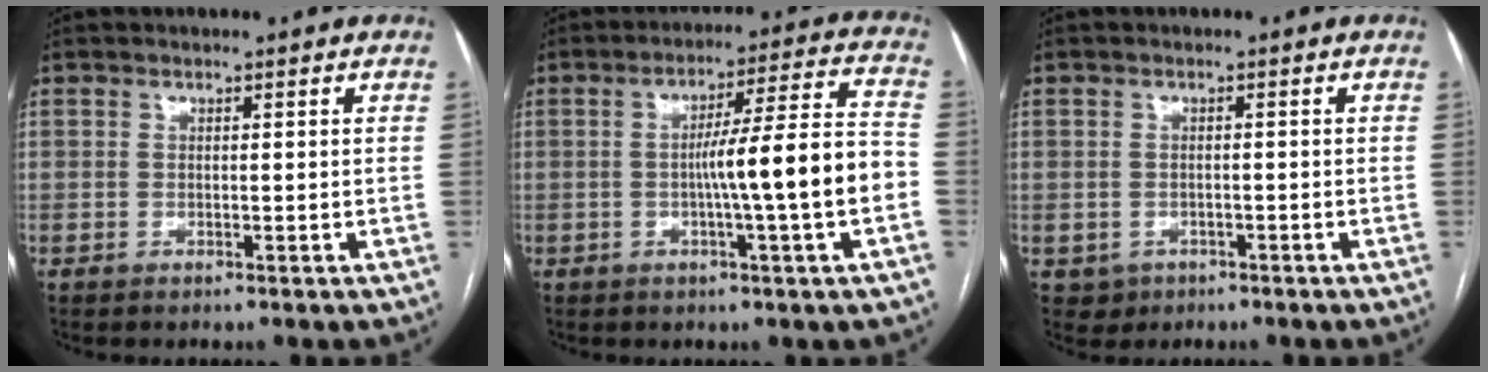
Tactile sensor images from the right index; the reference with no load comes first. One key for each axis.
{"total": 12.4, "fx": -2.4, "fy": -0.7, "fz": 12.2, "tx": -0.189, "ty": 0.015, "tz": -0.039}
{"total": 2.5, "fx": -1.1, "fy": 2.3, "fz": 0.2, "tx": 0.002, "ty": 0.008, "tz": -0.012}